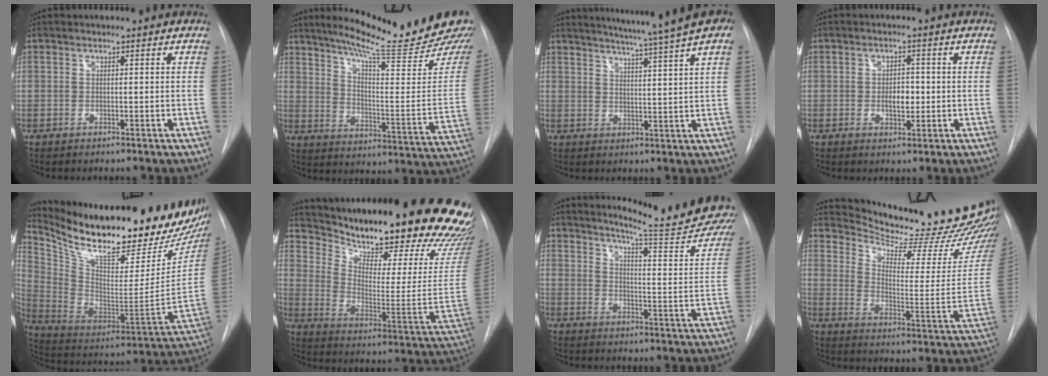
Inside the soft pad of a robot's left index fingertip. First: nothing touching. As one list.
[{"total": 22.3, "force": [18.9, -0.2, 11.8], "torque": [-0.180, -0.095, 0.256]}, {"total": 14.1, "force": [10.9, -0.8, 9.0], "torque": [-0.136, -0.002, 0.132]}, {"total": 3.3, "force": [-0.3, 1.8, 2.7], "torque": [-0.040, 0.002, -0.001]}, {"total": 30.7, "force": [24.5, 6.9, 17.1], "torque": [-0.299, -0.054, 0.362]}, {"total": 32.1, "force": [27.0, 5.3, 16.5], "torque": [-0.280, -0.095, 0.357]}, {"total": 23.3, "force": [20.8, 0.9, 10.4], "torque": [-0.144, -0.102, 0.248]}, {"total": 26.1, "force": [24.1, 2.7, 9.8], "torque": [-0.148, -0.120, 0.310]}]